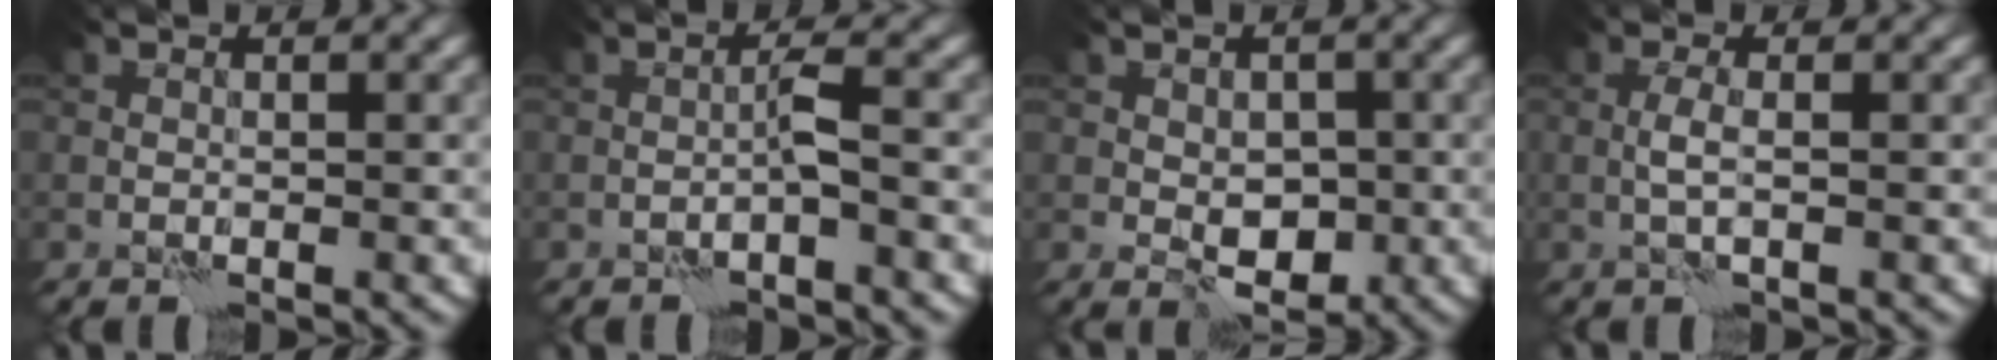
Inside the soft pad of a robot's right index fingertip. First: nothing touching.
{"total": 1.7, "force": [-0.9, -0.4, 1.4], "torque": [-0.027, 0.012, -0.019]}
{"total": 3.7, "force": [-0.7, 2.4, 2.6], "torque": [-0.033, -0.004, -0.013]}
{"total": 1.5, "force": [-0.2, 0.1, 1.5], "torque": [-0.034, 0.005, -0.006]}